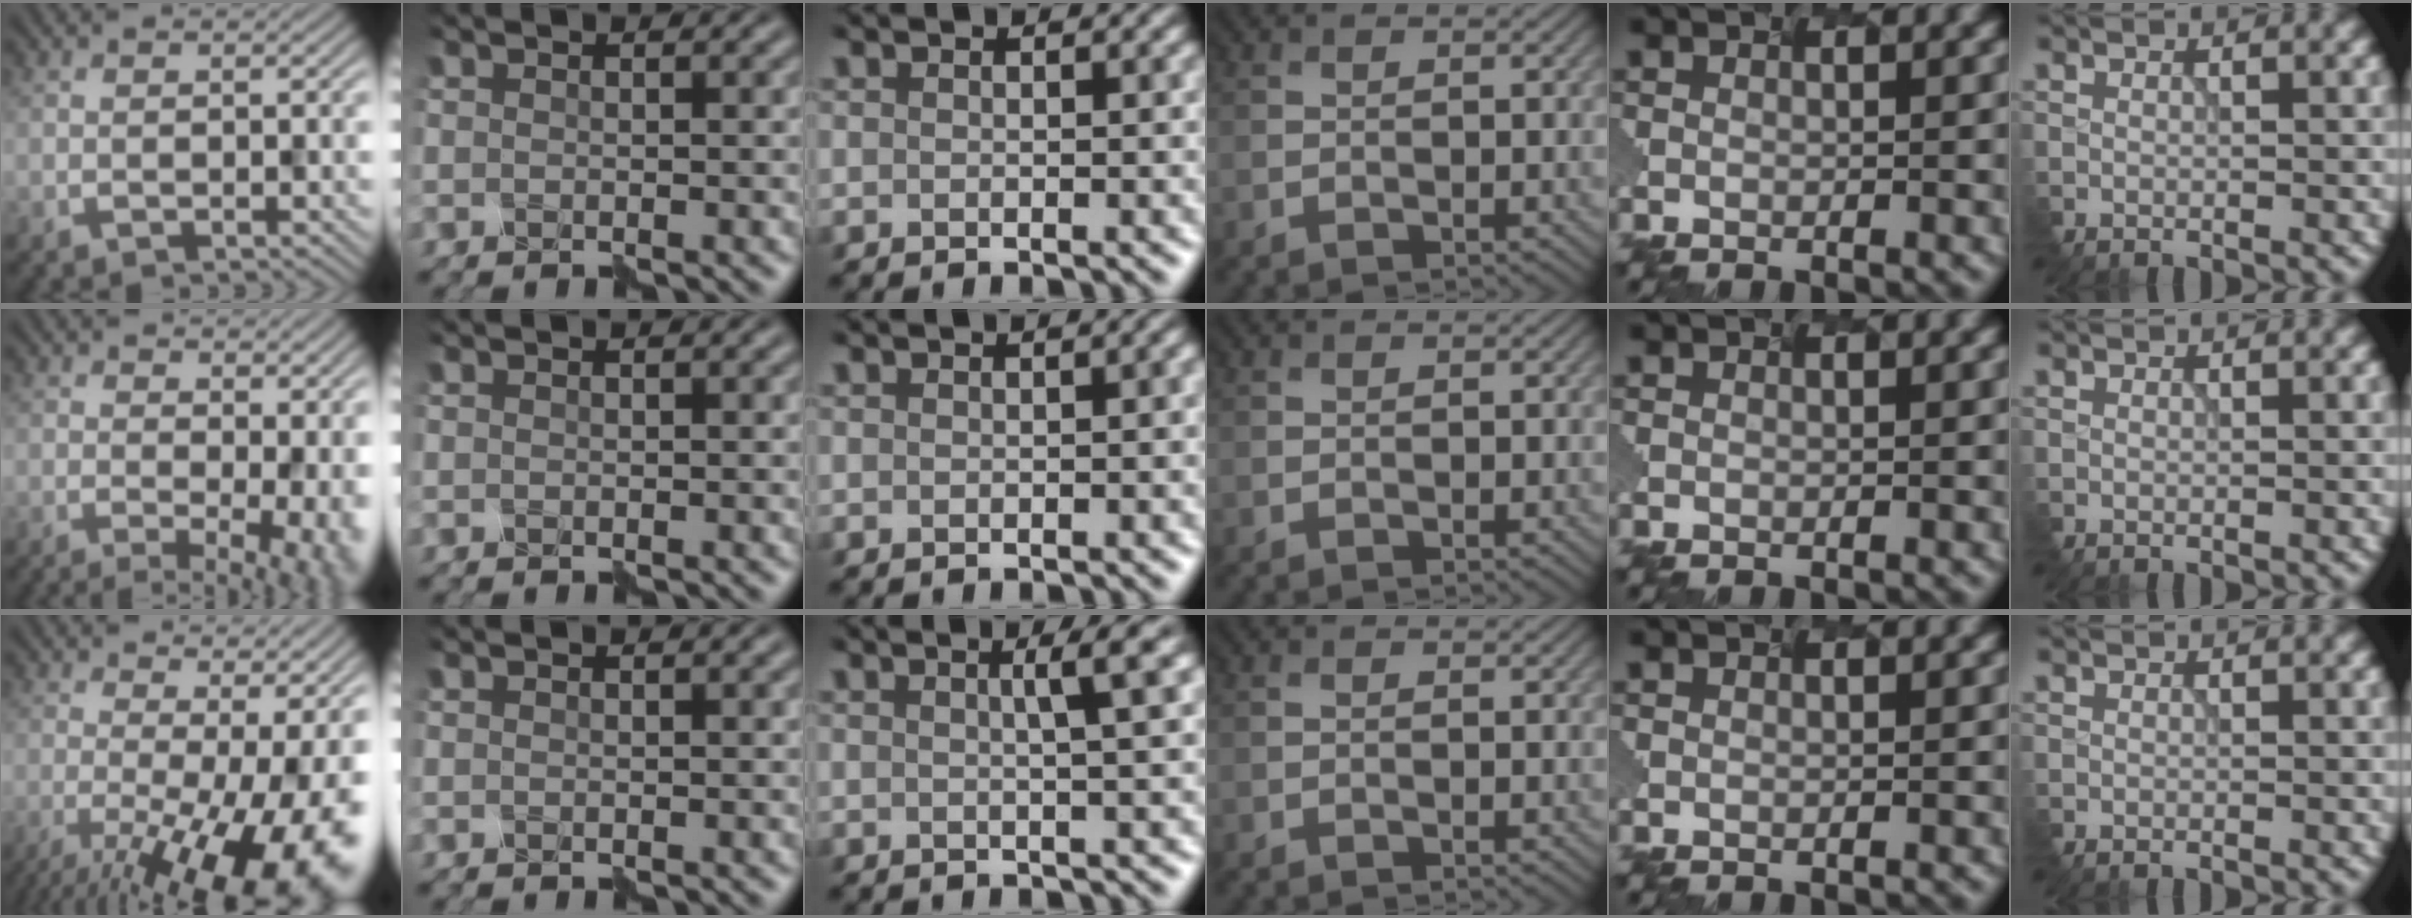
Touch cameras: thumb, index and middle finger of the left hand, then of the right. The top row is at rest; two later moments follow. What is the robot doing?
{"motion": "assemble", "object": "spray bottle"}